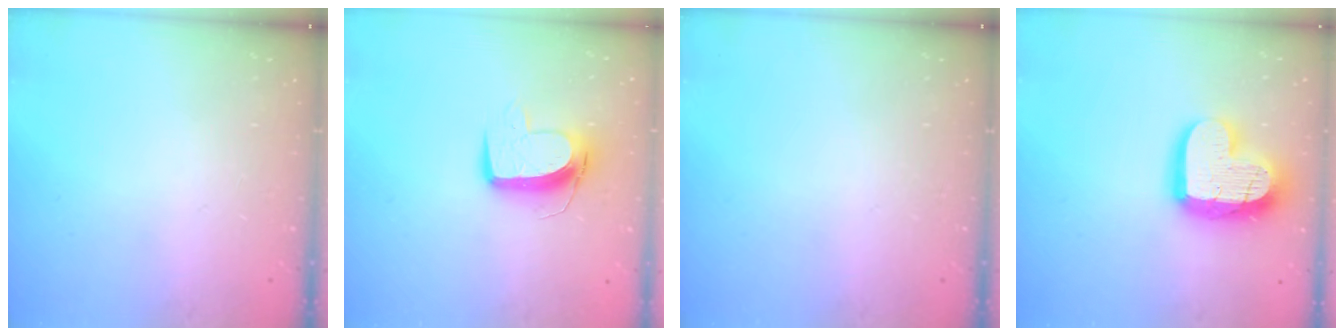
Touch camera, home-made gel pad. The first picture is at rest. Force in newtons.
{"total": 10.3, "press": 10.2, "slide": 1.1}
{"total": 0.0}
{"total": 16.9, "press": 16.9, "slide": 1.4}